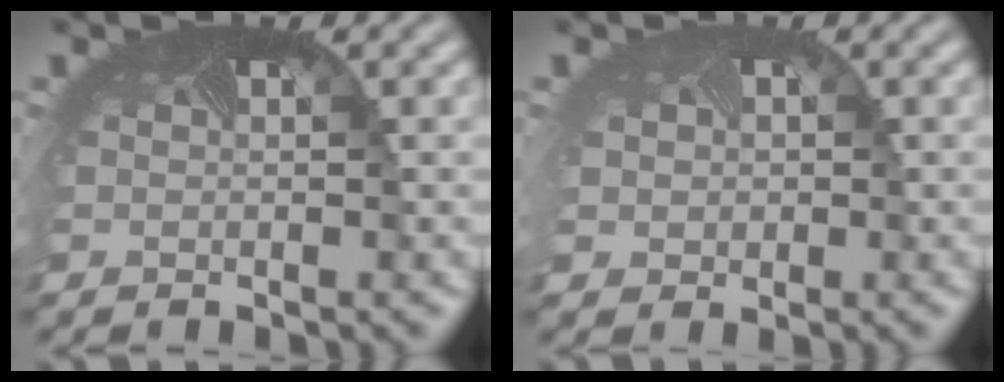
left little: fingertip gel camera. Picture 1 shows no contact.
{"total": 1.8, "force": [0.2, 1.8, 0.5], "torque": [-0.013, -0.003, 0.006]}